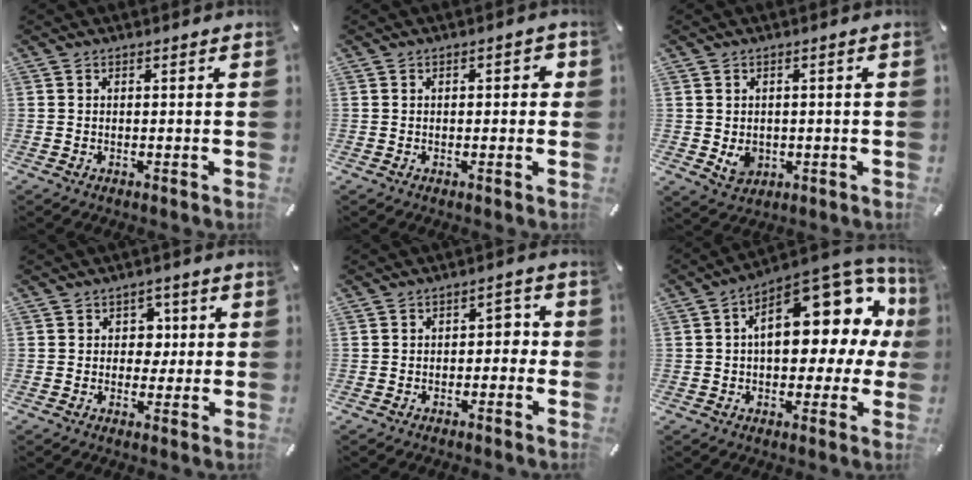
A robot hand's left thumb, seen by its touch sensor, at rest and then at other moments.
{"total": 1.8, "force": [-0.1, 1.1, 1.4], "torque": [-0.018, 0.006, -0.007]}
{"total": 4.3, "force": [-0.4, 3.8, 2.1], "torque": [-0.012, -0.002, -0.007]}
{"total": 5.0, "force": [0.5, 4.4, 2.3], "torque": [-0.023, 0.001, 0.000]}
{"total": 3.5, "force": [-1.4, 2.4, 2.1], "torque": [-0.034, 0.014, -0.033]}
{"total": 19.3, "force": [6.2, 10.7, 14.8], "torque": [-0.183, -0.047, 0.102]}